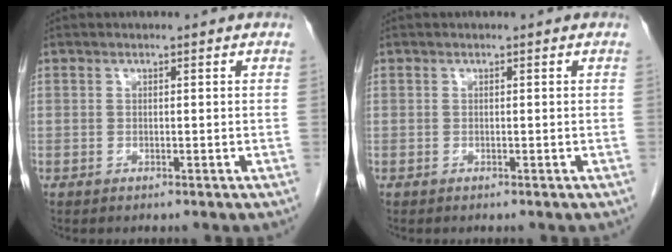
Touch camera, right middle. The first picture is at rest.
{"total": 0.0}